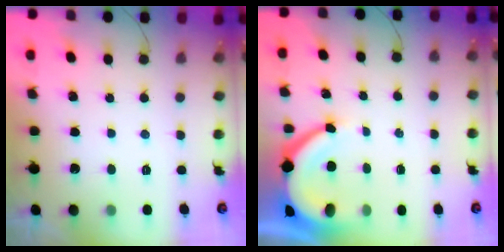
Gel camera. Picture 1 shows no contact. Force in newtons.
{"total": 8.5, "press": 8.4, "slide": 1.0}